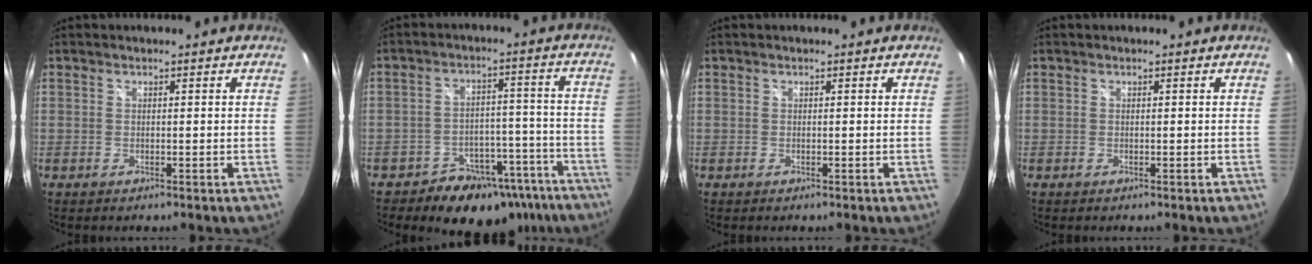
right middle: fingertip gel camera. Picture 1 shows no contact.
{"total": 15.5, "force": [-11.4, 9.4, 4.7], "torque": [-0.075, 0.046, -0.130]}
{"total": 0.0}
{"total": 0.0}